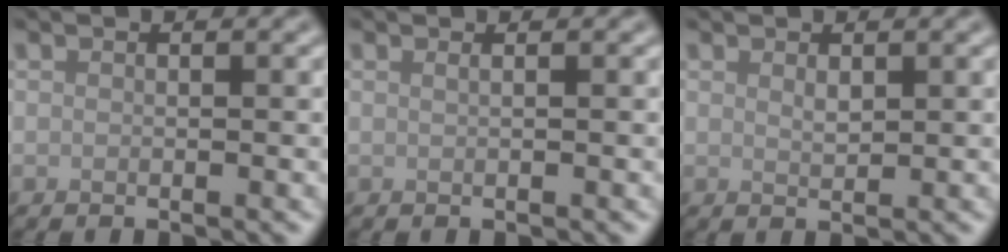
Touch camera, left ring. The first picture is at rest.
{"total": 0.6, "force": [0.3, 0.3, 0.5], "torque": [-0.003, 0.000, 0.002]}
{"total": 1.0, "force": [0.6, 0.4, 0.7], "torque": [-0.015, -0.002, 0.013]}